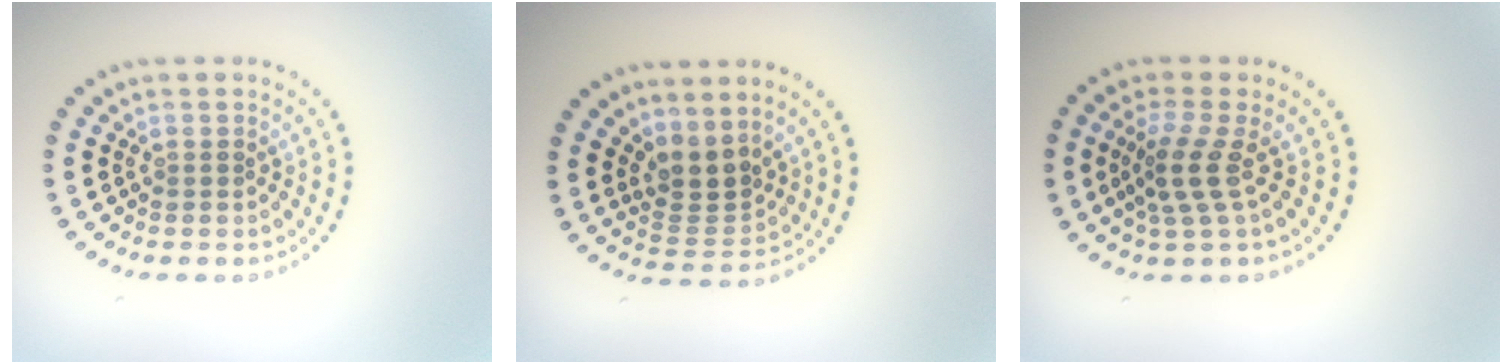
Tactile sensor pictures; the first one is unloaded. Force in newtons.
{"total": 2.8, "press": 2.2, "slide": 1.9}
{"total": 2.9, "press": 2.3, "slide": 1.8}